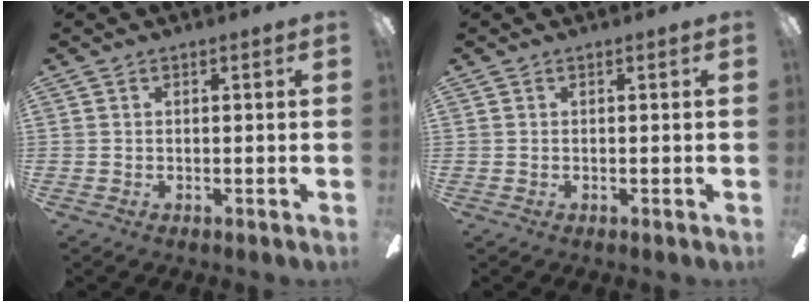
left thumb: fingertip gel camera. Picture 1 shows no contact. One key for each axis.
{"total": 0.0}